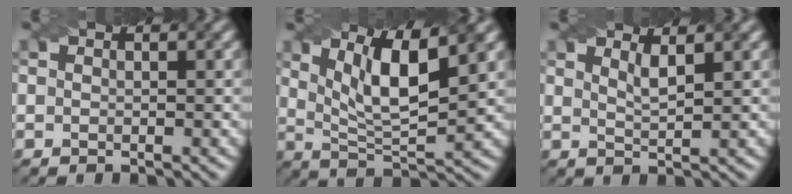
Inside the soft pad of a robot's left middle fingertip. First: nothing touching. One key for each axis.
{"total": 7.3, "fx": 3.3, "fy": 2.1, "fz": 6.2, "tx": -0.105, "ty": 0.004, "tz": 0.056}
{"total": 1.7, "fx": 1.1, "fy": 0.4, "fz": 1.3, "tx": -0.020, "ty": -0.002, "tz": 0.020}